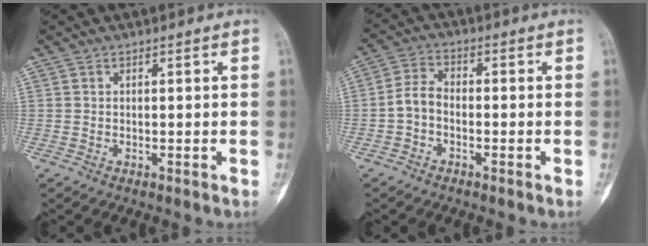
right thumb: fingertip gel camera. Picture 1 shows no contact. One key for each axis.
{"total": 4.4, "fx": -1.4, "fy": 2.9, "fz": 3.0, "tx": -0.053, "ty": 0.020, "tz": -0.038}